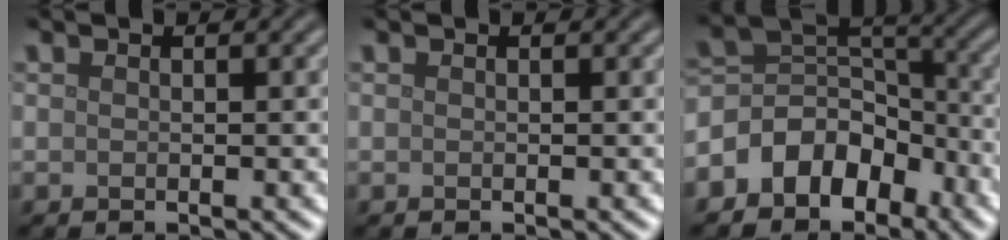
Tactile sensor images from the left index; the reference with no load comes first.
{"total": 0.0}
{"total": 6.1, "force": [-3.6, 4.2, 2.7], "torque": [-0.022, 0.009, -0.076]}